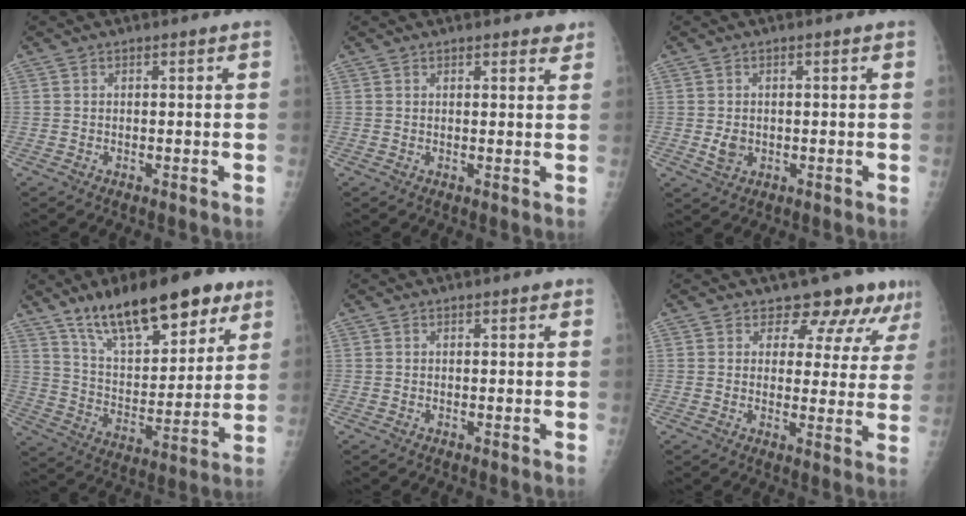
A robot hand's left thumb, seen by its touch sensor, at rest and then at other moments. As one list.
[{"total": 2.2, "force": [1.8, 0.8, 0.9], "torque": [0.005, -0.008, 0.018]}, {"total": 2.8, "force": [-0.2, 2.3, 1.6], "torque": [-0.022, -0.001, 0.001]}, {"total": 21.5, "force": [13.8, 8.5, 14.1], "torque": [-0.180, -0.053, 0.233]}, {"total": 0.0}, {"total": 9.2, "force": [7.7, 4.5, 2.3], "torque": [0.016, -0.041, 0.075]}]